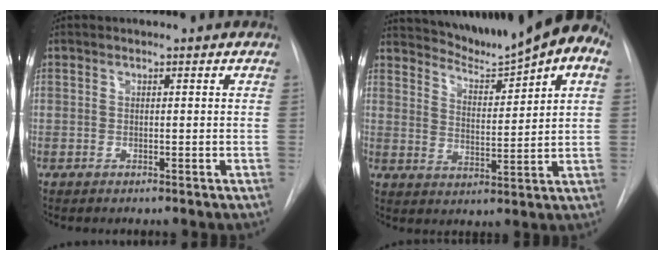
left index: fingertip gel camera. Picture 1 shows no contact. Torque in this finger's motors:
{"motor_torque": [0.63, -1.51, -0.06, 0.09]}